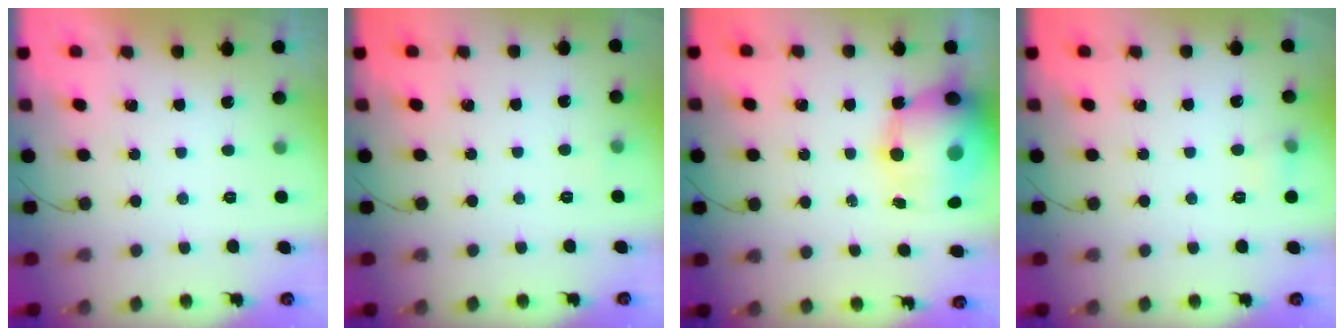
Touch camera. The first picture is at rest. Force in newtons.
{"total": 3.4, "press": 2.1, "slide": 2.7}
{"total": 17.7, "press": 17.2, "slide": 4.4}
{"total": 5.1, "press": 4.9, "slide": 1.4}